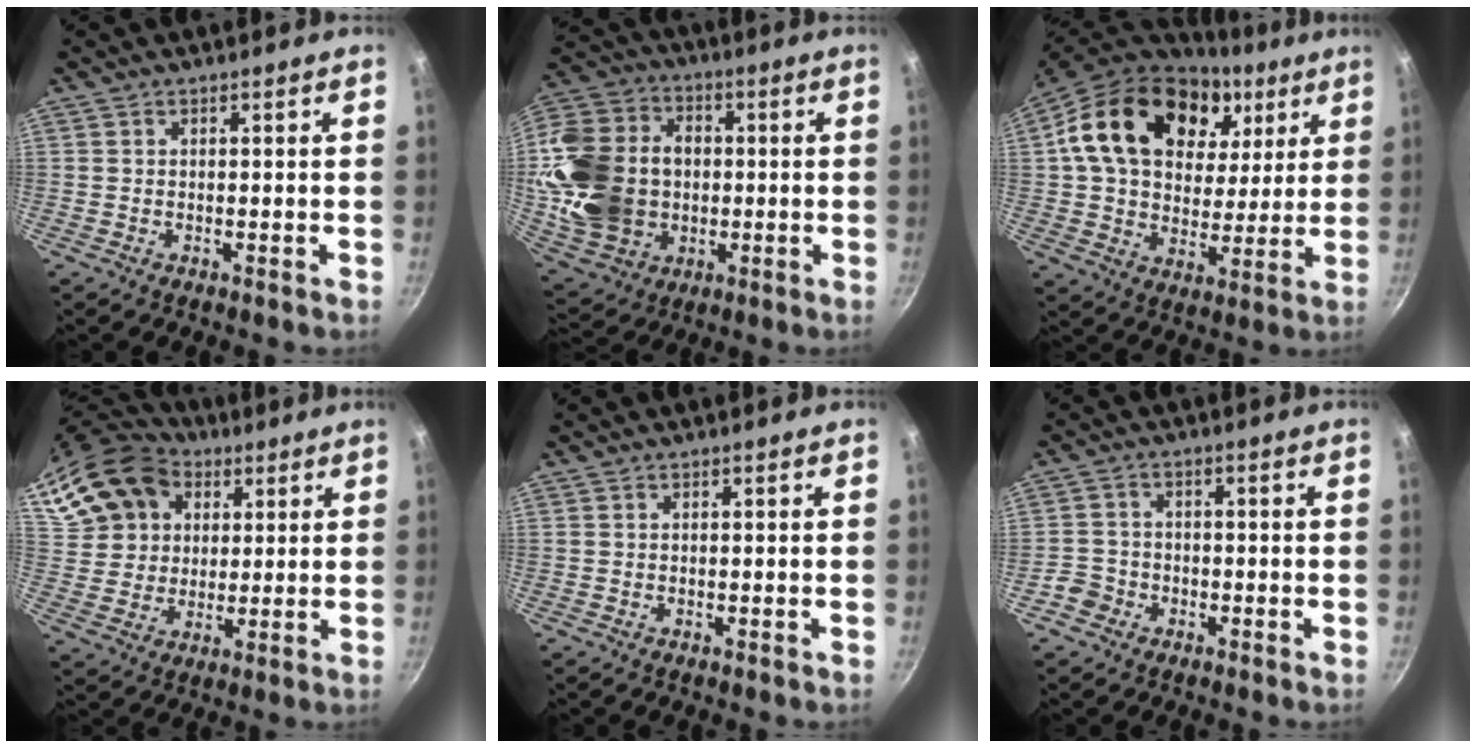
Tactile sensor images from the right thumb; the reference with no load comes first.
{"total": 23.1, "force": [-0.6, 18.1, 14.4], "torque": [-0.271, 0.031, 0.003]}
{"total": 25.0, "force": [9.4, 17.2, 15.6], "torque": [-0.255, -0.007, 0.155]}
{"total": 18.1, "force": [8.2, 14.1, 7.8], "torque": [-0.157, 0.016, 0.154]}
{"total": 0.0}
{"total": 3.7, "force": [-2.1, 3.0, 0.7], "torque": [-0.002, 0.027, -0.039]}